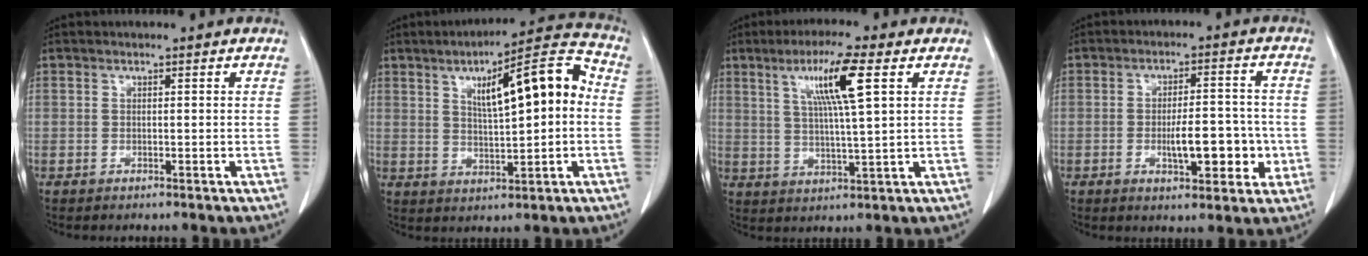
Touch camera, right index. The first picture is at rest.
{"total": 12.8, "force": [2.2, 2.6, 12.4], "torque": [-0.182, 0.033, 0.031]}
{"total": 9.6, "force": [3.9, -0.1, 8.8], "torque": [-0.163, 0.007, 0.069]}
{"total": 8.4, "force": [-1.8, 3.0, 7.6], "torque": [-0.113, 0.009, -0.022]}